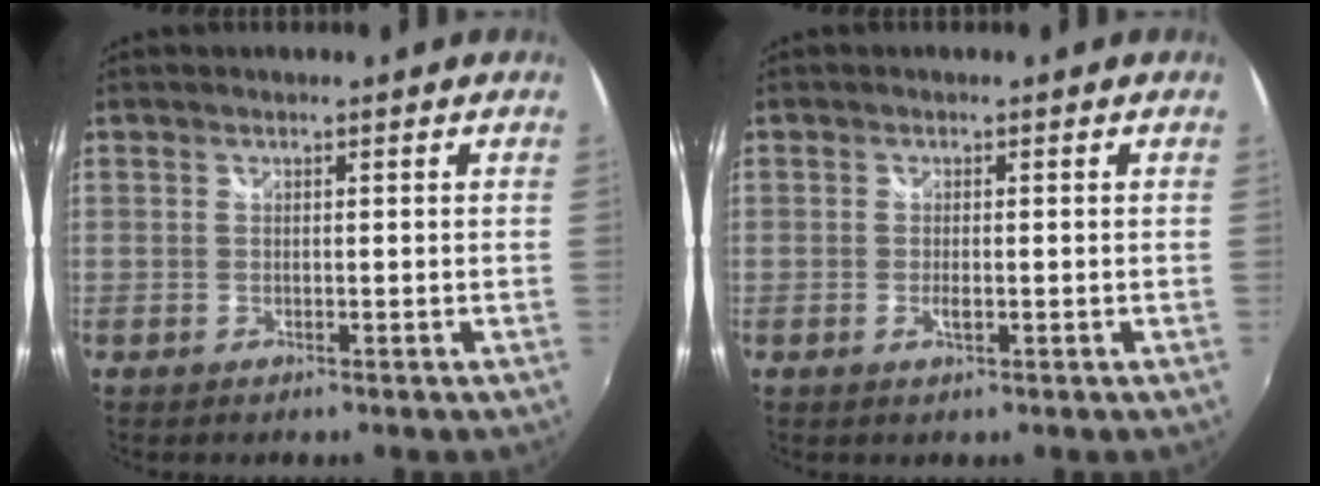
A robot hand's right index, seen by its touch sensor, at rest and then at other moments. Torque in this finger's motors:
{"motor_torque": [0.03, 0.00, 0.06, 0.01]}